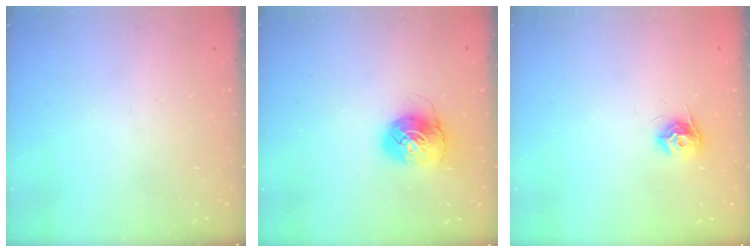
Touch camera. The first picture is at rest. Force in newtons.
{"total": 8.8, "press": 8.8, "slide": 0.3}
{"total": 8.6, "press": 8.6, "slide": 0.2}